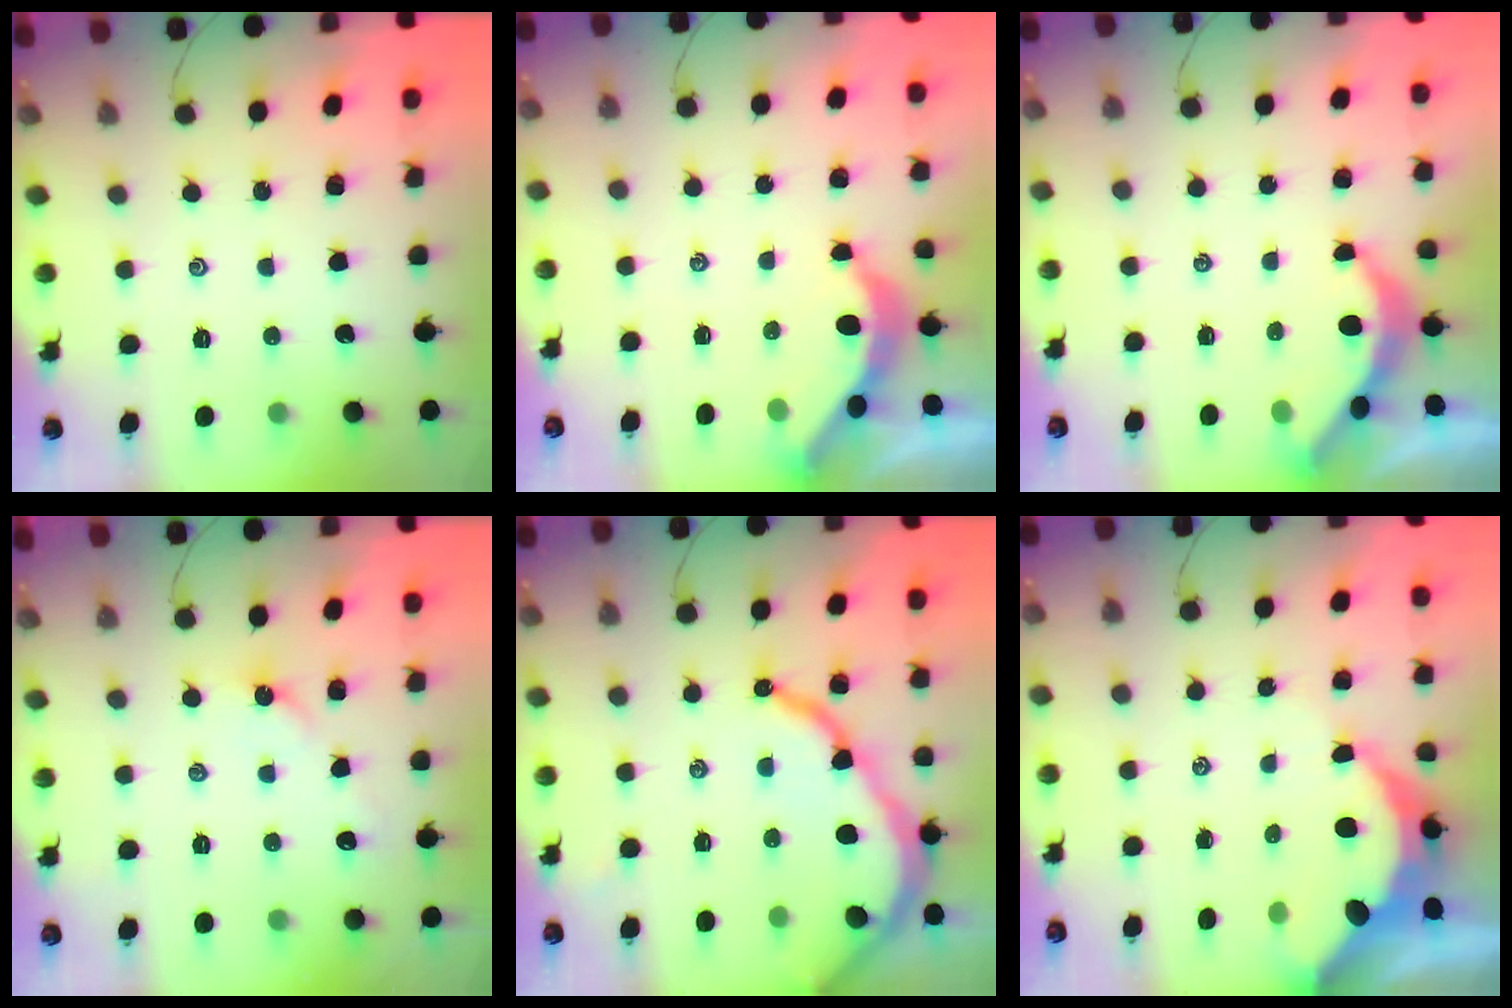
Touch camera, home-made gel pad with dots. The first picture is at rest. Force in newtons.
{"total": 3.9, "press": 3.9, "slide": 0.5}
{"total": 4.3, "press": 4.3, "slide": 0.5}
{"total": 2.6, "press": 2.5, "slide": 0.5}
{"total": 12.3, "press": 12.2, "slide": 1.1}
{"total": 8.4, "press": 8.4, "slide": 0.9}